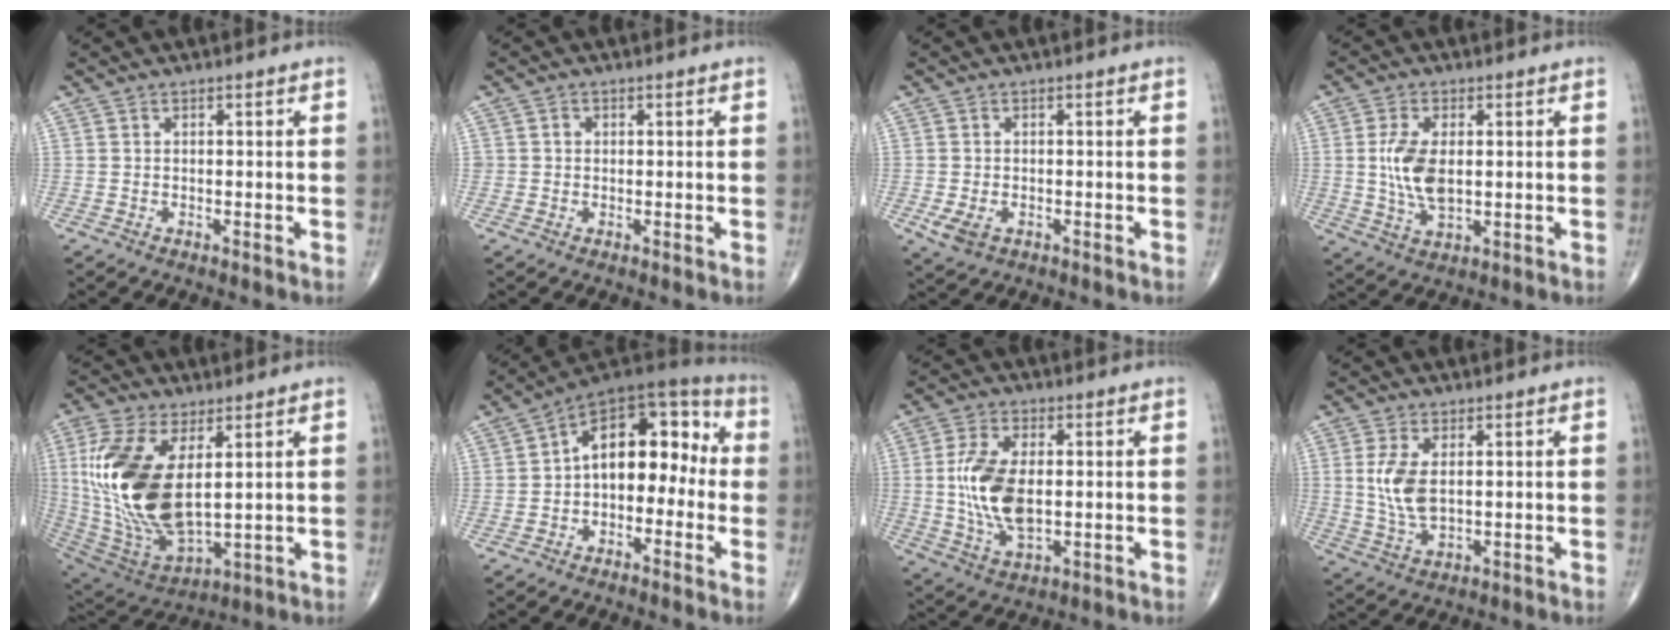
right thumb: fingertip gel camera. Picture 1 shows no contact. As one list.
[{"total": 1.2, "force": [0.0, 1.2, 0.2], "torque": [0.004, 0.004, -0.001]}, {"total": 3.7, "force": [-1.2, 2.4, 2.5], "torque": [-0.052, -0.002, -0.015]}, {"total": 8.3, "force": [0.6, 4.3, 7.1], "torque": [-0.145, -0.008, 0.015]}, {"total": 22.2, "force": [3.8, 10.9, 18.9], "torque": [-0.393, -0.029, 0.083]}, {"total": 14.7, "force": [-0.8, 9.0, 11.6], "torque": [-0.129, 0.056, -0.031]}, {"total": 12.0, "force": [0.3, 6.3, 10.2], "torque": [-0.205, -0.005, 0.010]}, {"total": 7.0, "force": [1.1, 3.6, 5.9], "torque": [-0.124, -0.009, 0.027]}]